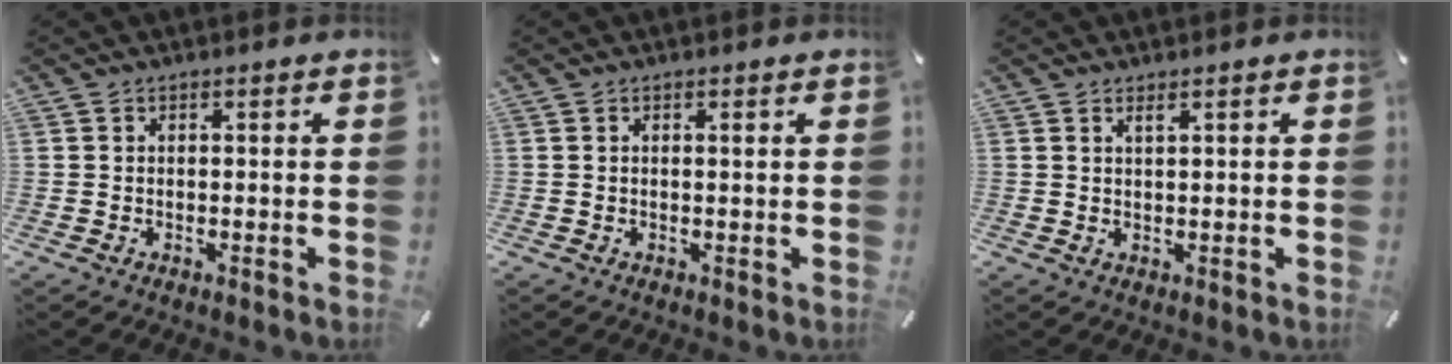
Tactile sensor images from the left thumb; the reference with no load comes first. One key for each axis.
{"total": 0.5, "fx": 0.2, "fy": 0.0, "fz": 0.5, "tx": -0.009, "ty": -0.001, "tz": 0.004}
{"total": 1.4, "fx": 1.0, "fy": 0.2, "fz": 0.9, "tx": -0.019, "ty": -0.001, "tz": 0.018}